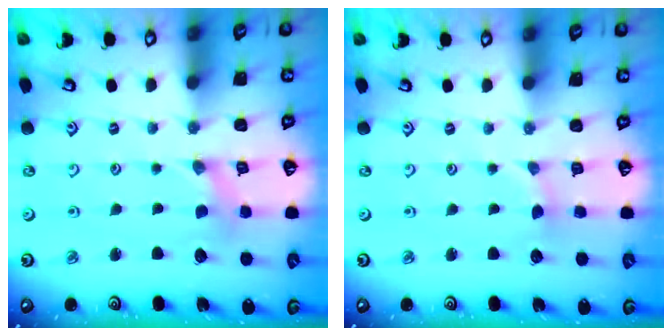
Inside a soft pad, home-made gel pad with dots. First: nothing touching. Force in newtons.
{"total": 1.0, "press": 1.0, "slide": 0.2}